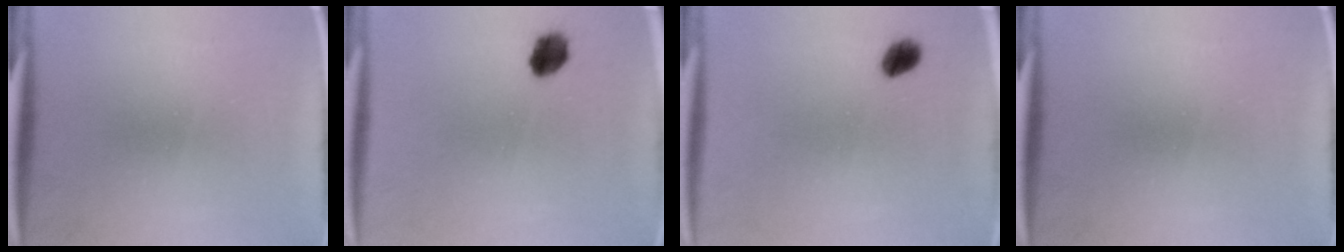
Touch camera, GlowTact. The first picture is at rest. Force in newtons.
{"total": 4.6}
{"total": 2.8}
{"total": 0.0}